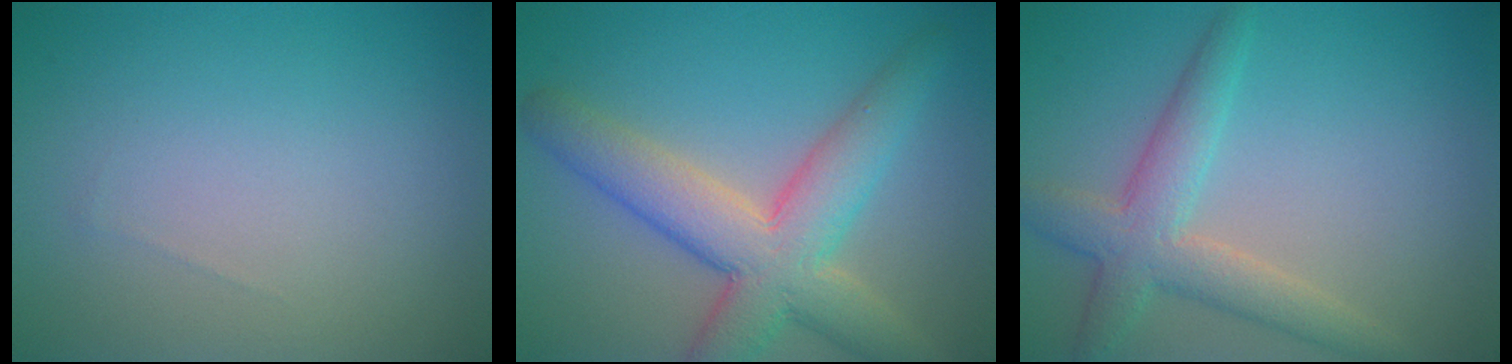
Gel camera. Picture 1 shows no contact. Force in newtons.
{"total": 7.5, "press": 7.5, "slide": 0.6}
{"total": 4.3, "press": 4.3, "slide": 0.2}